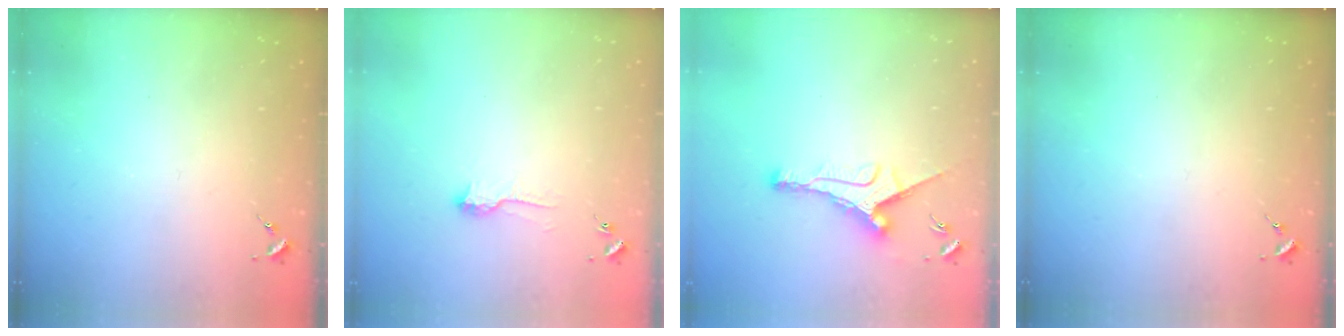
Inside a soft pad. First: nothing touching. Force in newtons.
{"total": 6.6, "press": 6.5, "slide": 0.8}
{"total": 10.4, "press": 10.3, "slide": 0.4}
{"total": 0.0}